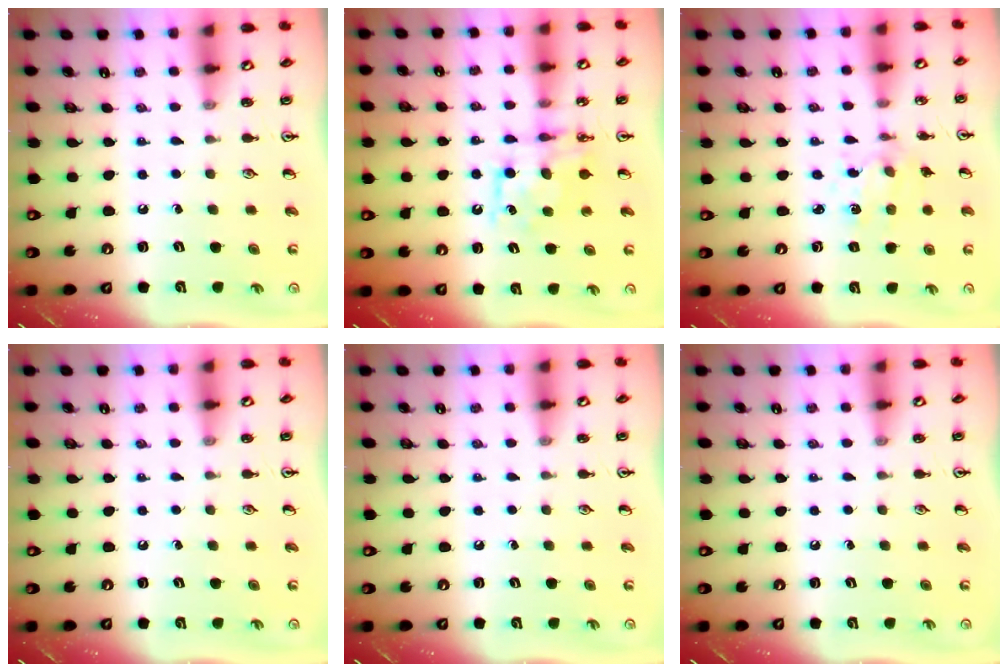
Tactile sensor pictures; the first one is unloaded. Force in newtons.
{"total": 8.1, "press": 8.1, "slide": 0.4}
{"total": 2.0, "press": 2.0, "slide": 0.5}
{"total": 0.0}
{"total": 0.0}
{"total": 0.0}